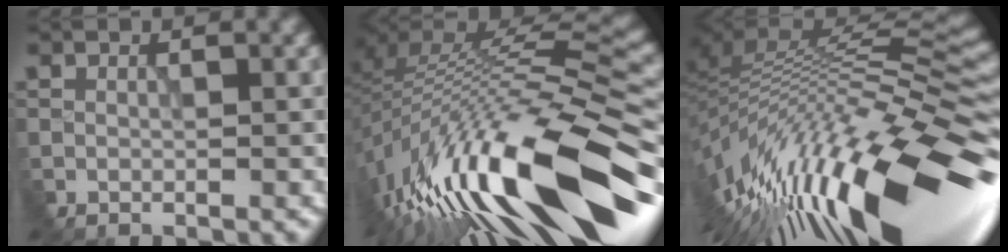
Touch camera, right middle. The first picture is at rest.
{"total": 17.6, "force": [-7.3, 5.4, 15.0], "torque": [-0.258, 0.015, -0.130]}
{"total": 16.0, "force": [-4.9, 5.1, 14.4], "torque": [-0.246, 0.006, -0.088]}